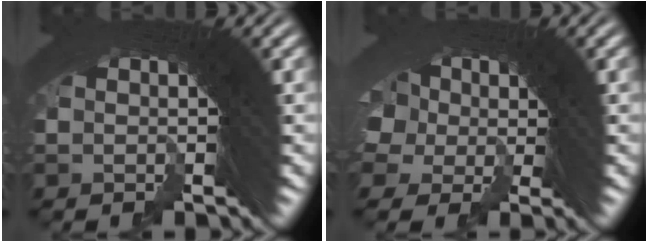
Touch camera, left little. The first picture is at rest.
{"total": 4.8, "force": [-0.4, 4.2, 2.3], "torque": [-0.065, -0.019, 0.003]}